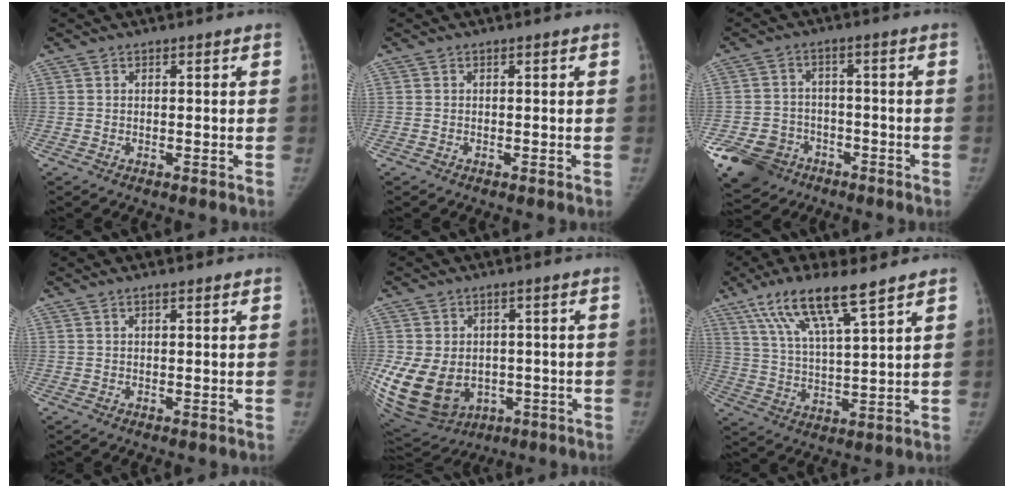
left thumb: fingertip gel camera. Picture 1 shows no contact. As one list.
[{"total": 0.0}, {"total": 10.9, "force": [-6.1, 8.4, 3.5], "torque": [-0.065, 0.030, -0.098]}, {"total": 1.1, "force": [0.8, 0.3, 0.7], "torque": [-0.012, -0.002, 0.013]}, {"total": 20.1, "force": [-3.9, 15.5, 12.1], "torque": [-0.263, -0.001, -0.028]}, {"total": 13.2, "force": [8.6, 2.4, 9.8], "torque": [-0.182, -0.029, 0.168]}]